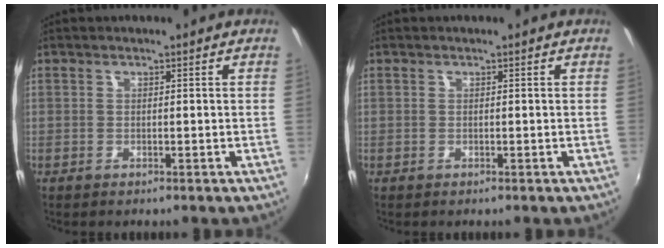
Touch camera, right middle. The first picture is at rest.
{"total": 0.0}